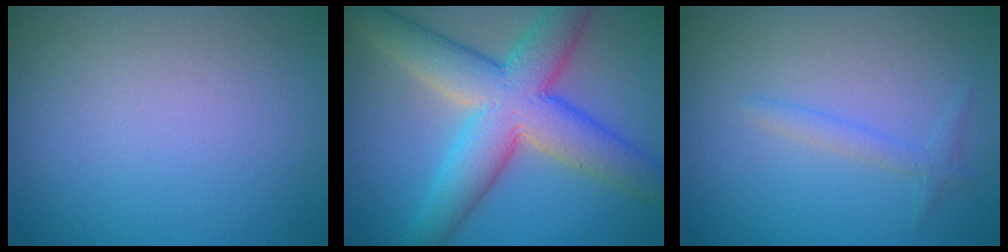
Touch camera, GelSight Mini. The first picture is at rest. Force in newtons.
{"total": 10.1, "press": 10.1, "slide": 0.5}
{"total": 1.3, "press": 1.3, "slide": 0.0}